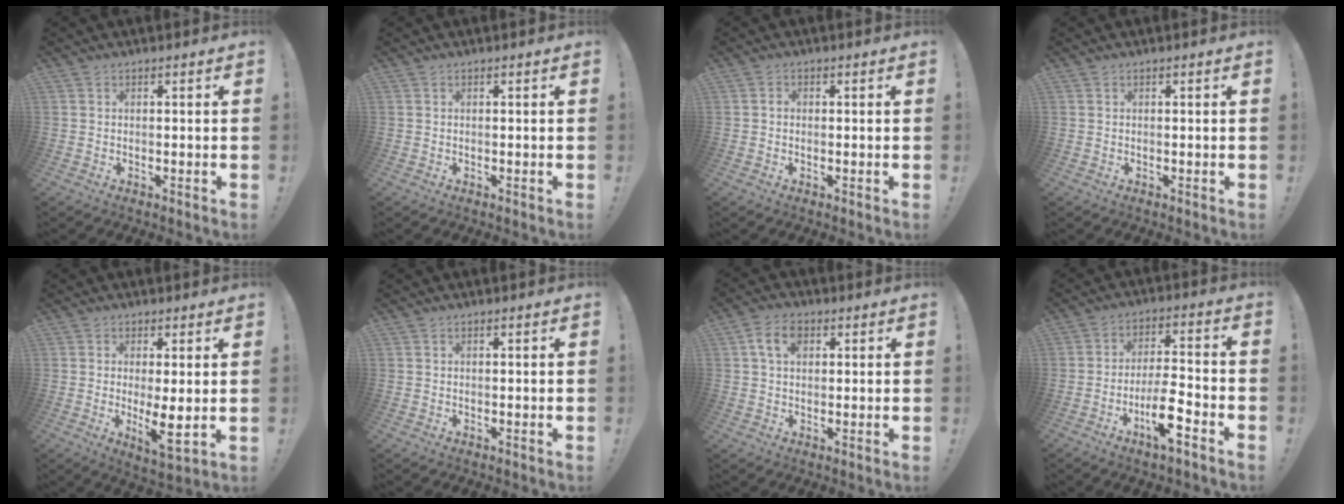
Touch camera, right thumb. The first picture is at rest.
{"total": 0.0}
{"total": 1.0, "force": [-0.5, 0.7, 0.6], "torque": [-0.012, 0.005, -0.009]}
{"total": 0.0}
{"total": 7.8, "force": [-0.3, 2.0, 7.5], "torque": [-0.103, -0.026, -0.003]}
{"total": 0.0}
{"total": 6.9, "force": [2.2, 4.6, 4.7], "torque": [-0.079, 0.010, 0.042]}
{"total": 11.5, "force": [-5.6, 3.0, 9.6], "torque": [-0.173, 0.023, -0.094]}